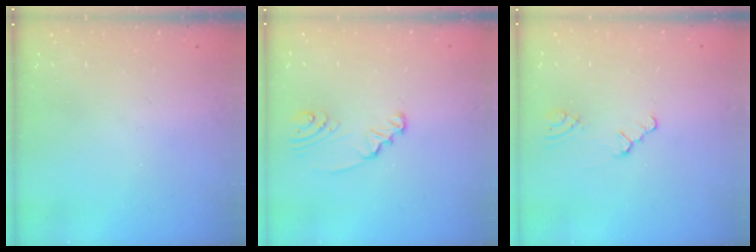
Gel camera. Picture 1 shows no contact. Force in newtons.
{"total": 2.3, "press": 2.3, "slide": 0.3}
{"total": 1.1, "press": 1.1, "slide": 0.3}